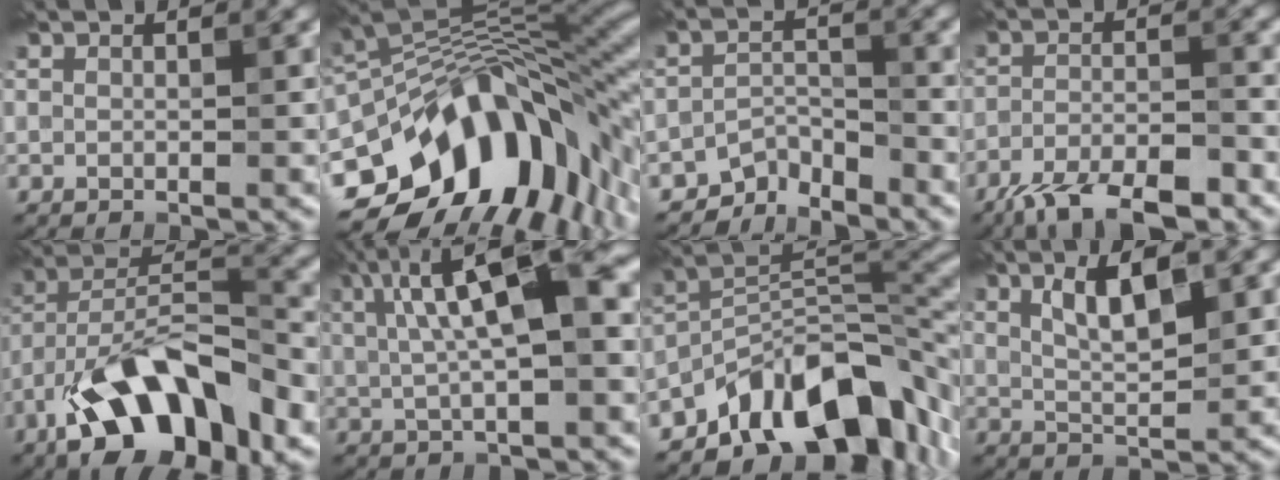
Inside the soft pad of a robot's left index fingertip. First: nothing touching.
{"total": 15.7, "force": [-6.5, 9.1, 11.1], "torque": [-0.161, 0.004, -0.106]}
{"total": 3.4, "force": [-3.1, 1.1, 0.6], "torque": [-0.001, 0.005, -0.067]}
{"total": 6.6, "force": [-5.1, 1.9, 3.8], "torque": [-0.065, -0.005, -0.094]}
{"total": 11.2, "force": [-6.2, 4.6, 8.1], "torque": [-0.138, 0.015, -0.121]}
{"total": 9.4, "force": [2.3, 2.8, 8.7], "torque": [-0.143, 0.018, 0.034]}
{"total": 11.6, "force": [-7.1, 5.1, 7.7], "torque": [-0.101, 0.001, -0.136]}
{"total": 4.9, "force": [2.1, 1.5, 4.2], "torque": [-0.078, 0.002, 0.036]}